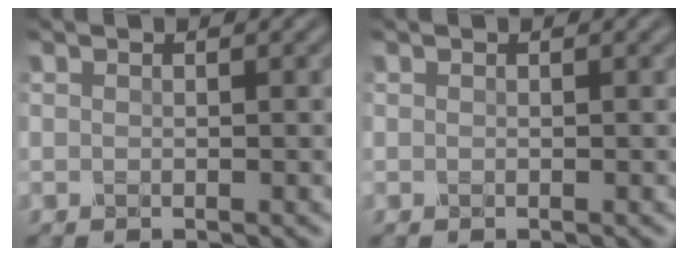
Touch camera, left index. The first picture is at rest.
{"total": 0.0}